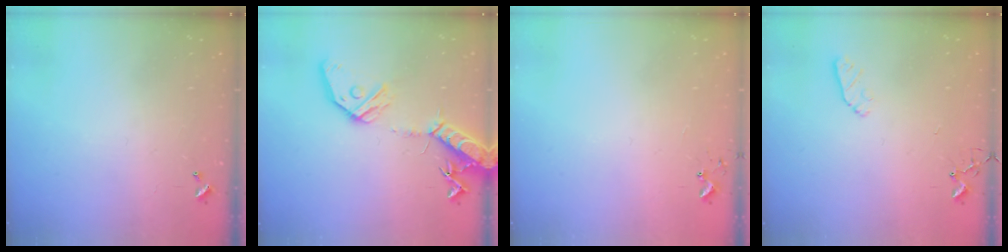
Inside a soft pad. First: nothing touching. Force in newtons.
{"total": 16.6, "press": 16.2, "slide": 3.2}
{"total": 5.5, "press": 5.4, "slide": 0.4}
{"total": 5.6, "press": 5.5, "slide": 1.0}